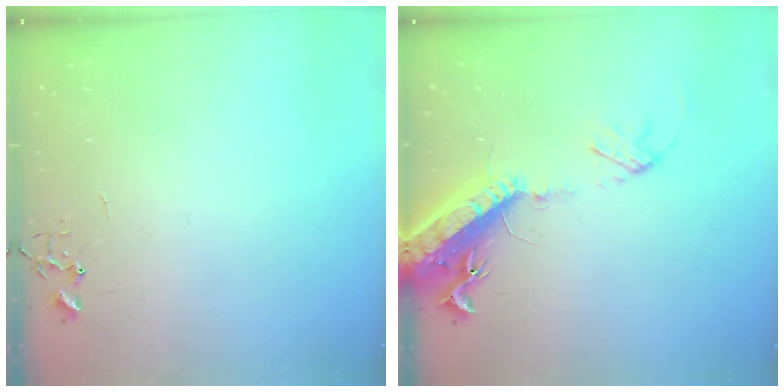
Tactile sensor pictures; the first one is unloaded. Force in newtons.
{"total": 17.8, "press": 17.3, "slide": 4.1}